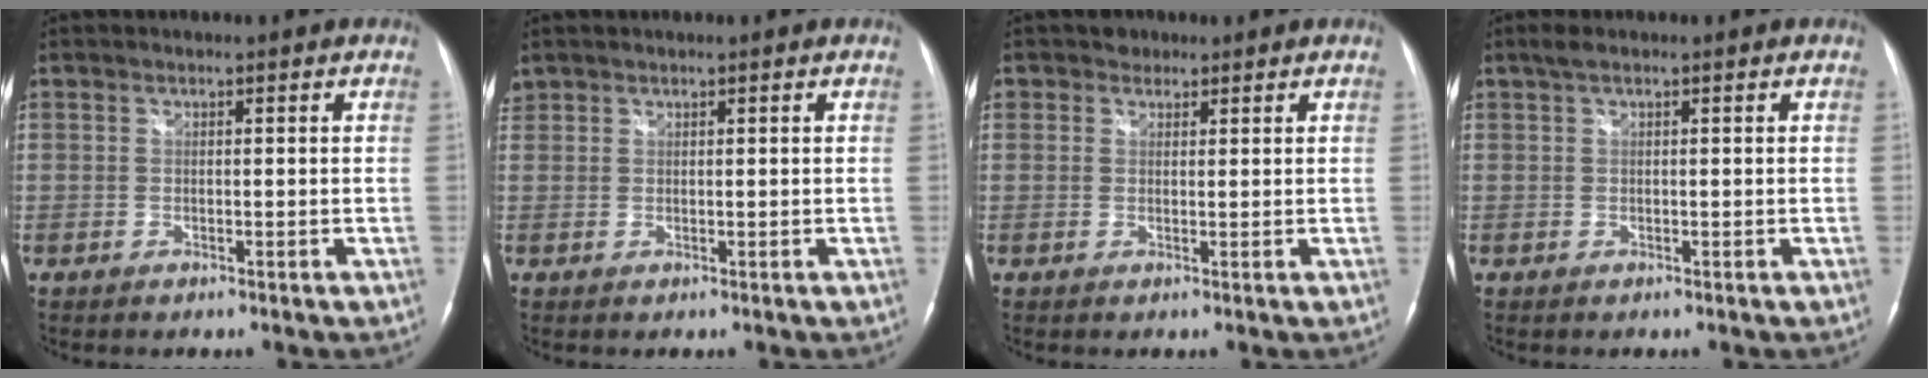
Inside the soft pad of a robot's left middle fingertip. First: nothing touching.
{"total": 1.1, "force": [0.9, 0.6, 0.0], "torque": [-0.003, 0.014, 0.020]}
{"total": 1.8, "force": [1.2, 1.4, 0.1], "torque": [0.000, 0.003, 0.014]}
{"total": 1.4, "force": [0.9, 0.5, 0.9], "torque": [-0.021, 0.016, 0.018]}